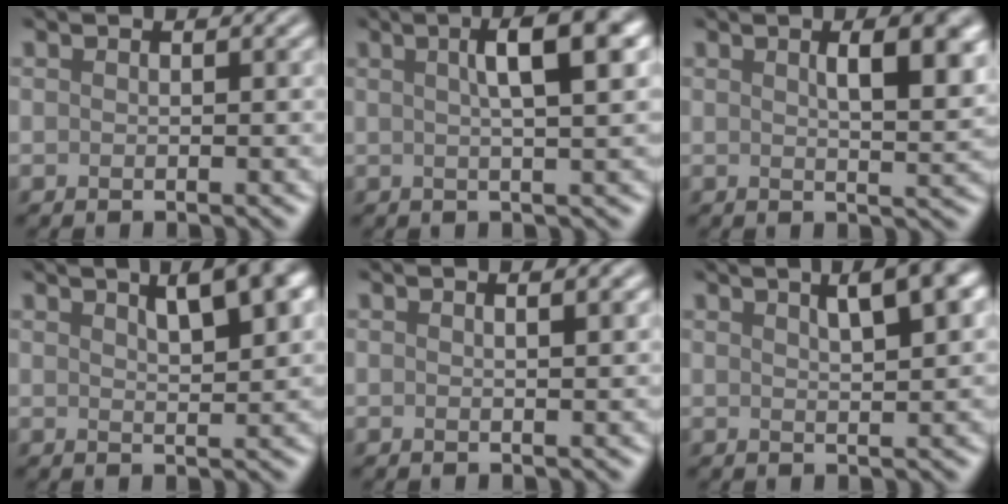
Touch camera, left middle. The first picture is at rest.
{"total": 5.4, "force": [1.7, 1.2, 5.0], "torque": [-0.055, 0.013, 0.022]}
{"total": 6.9, "force": [2.1, 2.6, 6.0], "torque": [-0.045, 0.021, 0.024]}
{"total": 5.8, "force": [3.3, 1.8, 4.4], "torque": [-0.041, 0.026, 0.034]}
{"total": 3.1, "force": [1.5, 1.4, 2.3], "torque": [-0.004, 0.015, -0.008]}
{"total": 5.1, "force": [2.8, 1.4, 4.0], "torque": [-0.036, 0.022, 0.029]}